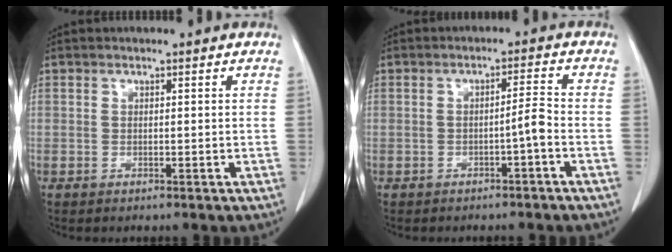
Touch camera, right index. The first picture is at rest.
{"total": 2.7, "force": [-1.2, -0.2, 2.4], "torque": [-0.034, 0.004, -0.021]}